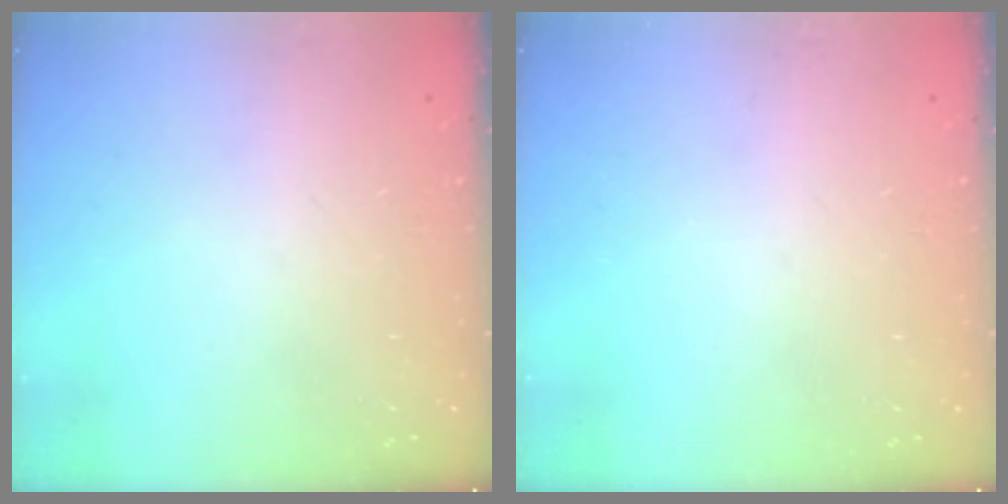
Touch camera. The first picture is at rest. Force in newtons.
{"total": 0.0}